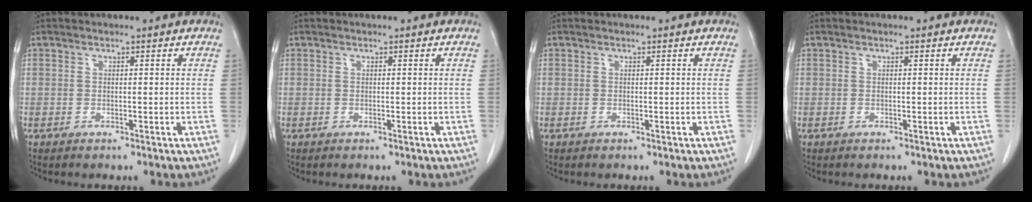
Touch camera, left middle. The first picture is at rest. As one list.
[{"total": 0.0}, {"total": 0.0}, {"total": 0.0}]